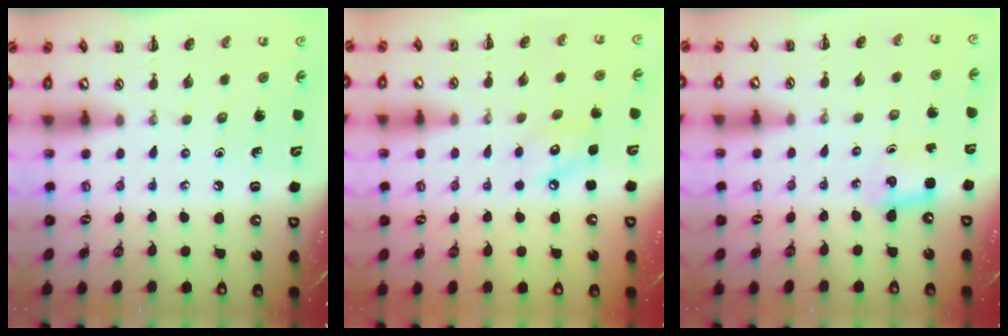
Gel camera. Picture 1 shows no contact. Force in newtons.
{"total": 7.2, "press": 7.2, "slide": 0.6}
{"total": 4.0, "press": 3.9, "slide": 1.0}